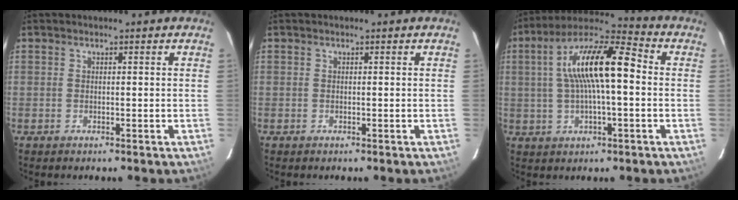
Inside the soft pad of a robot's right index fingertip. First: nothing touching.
{"total": 0.0}
{"total": 15.1, "force": [1.2, 4.4, 14.4], "torque": [-0.262, 0.024, 0.013]}